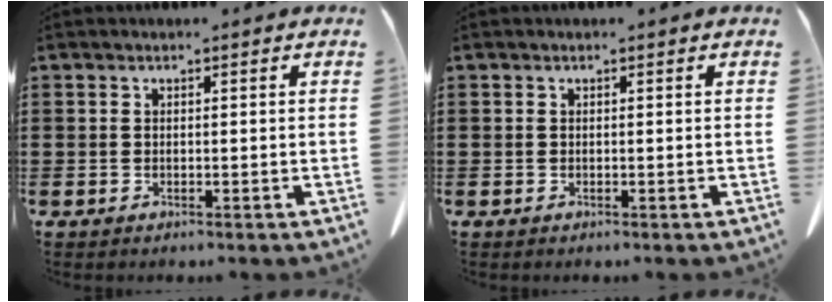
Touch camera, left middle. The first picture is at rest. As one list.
[{"total": 0.0}]